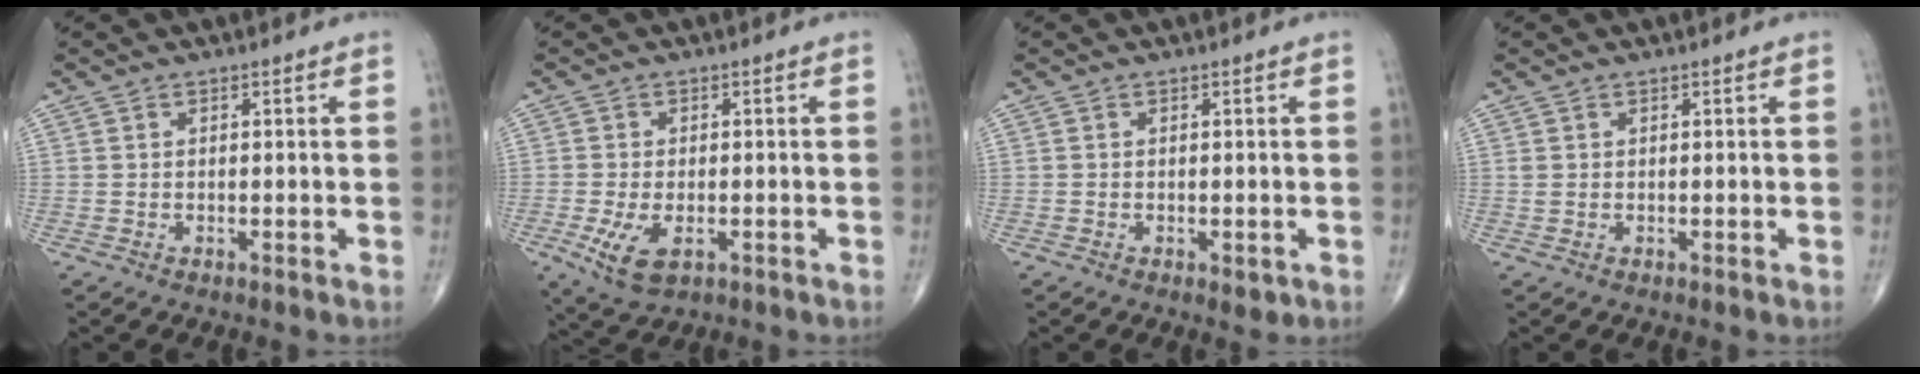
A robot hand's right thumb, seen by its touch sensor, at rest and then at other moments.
{"total": 6.7, "force": [-2.2, 3.5, 5.2], "torque": [-0.105, -0.006, -0.031]}
{"total": 1.7, "force": [-0.6, 0.9, 1.3], "torque": [-0.013, -0.002, -0.005]}
{"total": 0.7, "force": [0.1, 0.5, 0.4], "torque": [-0.012, 0.005, 0.005]}